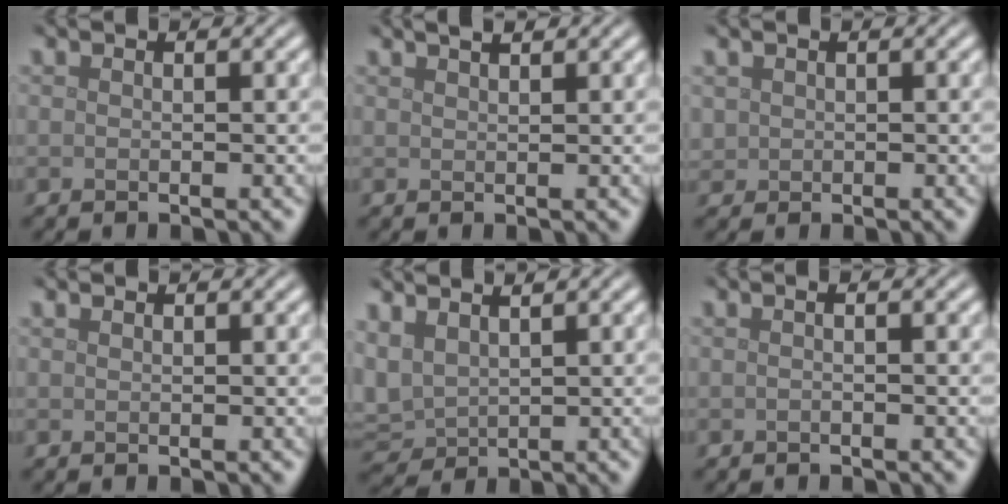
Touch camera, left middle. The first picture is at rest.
{"total": 1.8, "force": [1.4, 0.6, 1.1], "torque": [-0.002, 0.002, 0.007]}
{"total": 0.8, "force": [0.5, 0.7, 0.0], "torque": [0.000, -0.002, 0.012]}
{"total": 0.0}
{"total": 3.6, "force": [1.8, 2.3, 2.2], "torque": [-0.057, 0.006, 0.036]}
{"total": 1.1, "force": [0.1, 0.4, 1.1], "torque": [-0.013, -0.007, -0.008]}